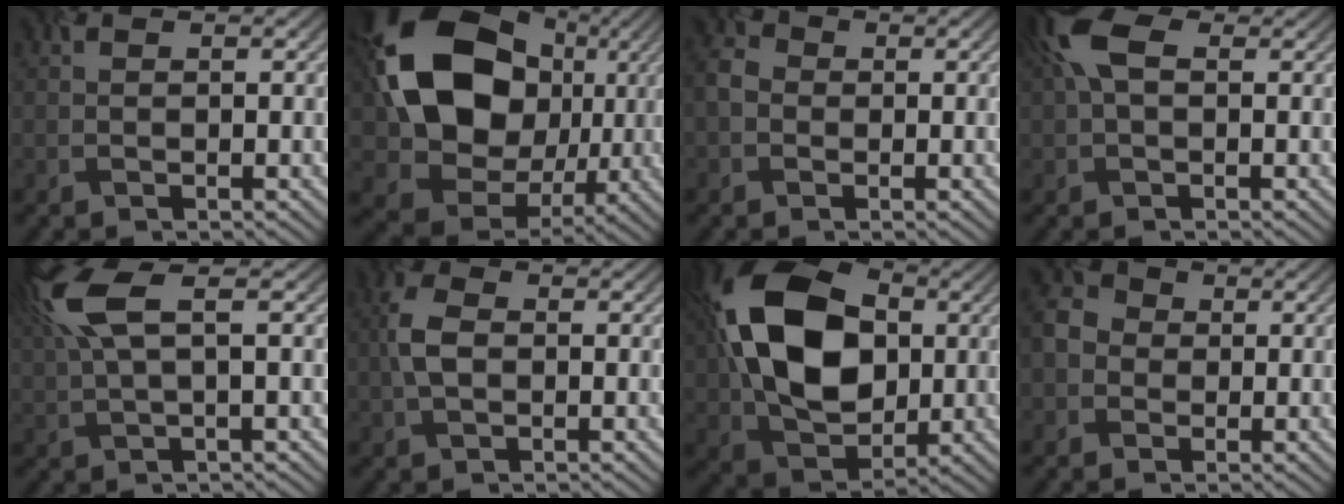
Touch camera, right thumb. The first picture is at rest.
{"total": 17.7, "force": [3.3, 14.2, 10.1], "torque": [-0.209, -0.009, 0.069]}
{"total": 2.4, "force": [-0.9, 2.1, 0.7], "torque": [-0.023, 0.000, -0.029]}
{"total": 5.9, "force": [1.6, 3.3, 4.7], "torque": [-0.116, 0.014, 0.017]}
{"total": 7.1, "force": [2.7, 1.8, 6.4], "torque": [-0.157, 0.021, 0.051]}
{"total": 4.3, "force": [-0.1, 2.8, 3.2], "torque": [-0.083, 0.005, -0.009]}
{"total": 16.3, "force": [2.1, 11.1, 11.7], "torque": [-0.247, 0.010, 0.035]}
{"total": 3.9, "force": [-1.0, 3.6, 1.2], "torque": [-0.033, -0.005, -0.032]}